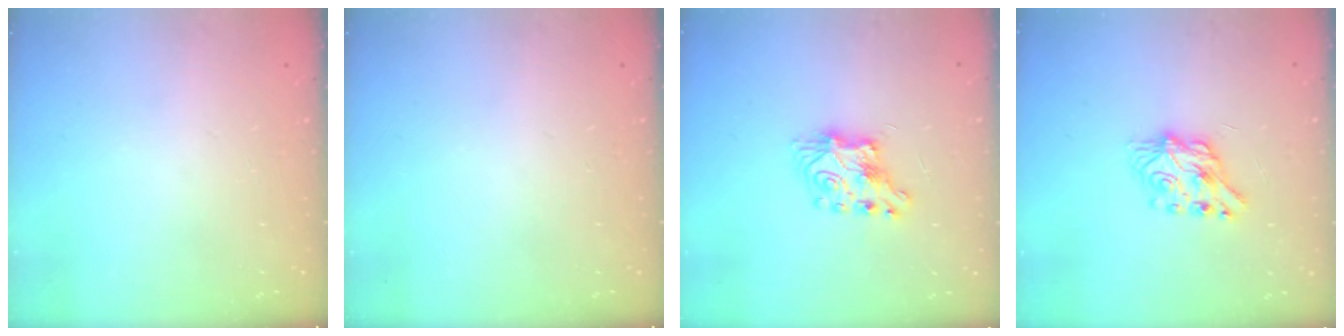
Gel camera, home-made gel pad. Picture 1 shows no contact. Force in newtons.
{"total": 0.0}
{"total": 8.2, "press": 8.1, "slide": 0.8}
{"total": 7.2, "press": 7.2, "slide": 0.1}